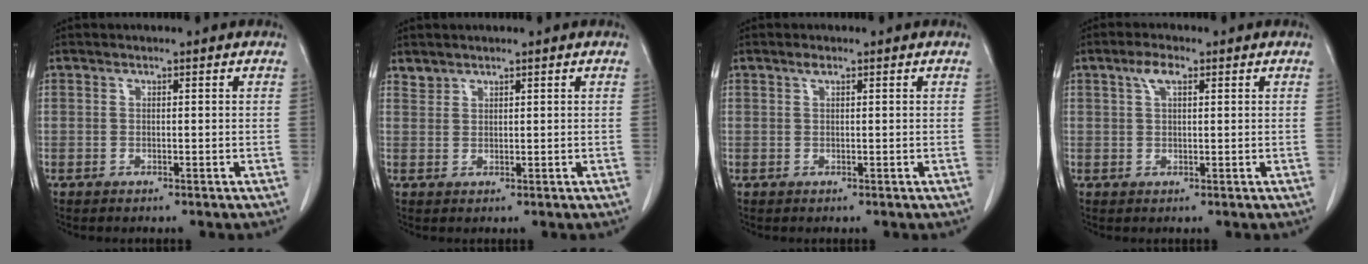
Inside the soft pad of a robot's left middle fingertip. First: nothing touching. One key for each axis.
{"total": 1.3, "fx": 1.2, "fy": 0.4, "fz": -0.2, "tx": 0.004, "ty": 0.003, "tz": 0.025}
{"total": 0.7, "fx": 0.5, "fy": 0.1, "fz": 0.5, "tx": -0.013, "ty": 0.002, "tz": 0.008}
{"total": 2.8, "fx": 1.4, "fy": 1.0, "fz": 2.2, "tx": -0.049, "ty": 0.008, "tz": 0.029}